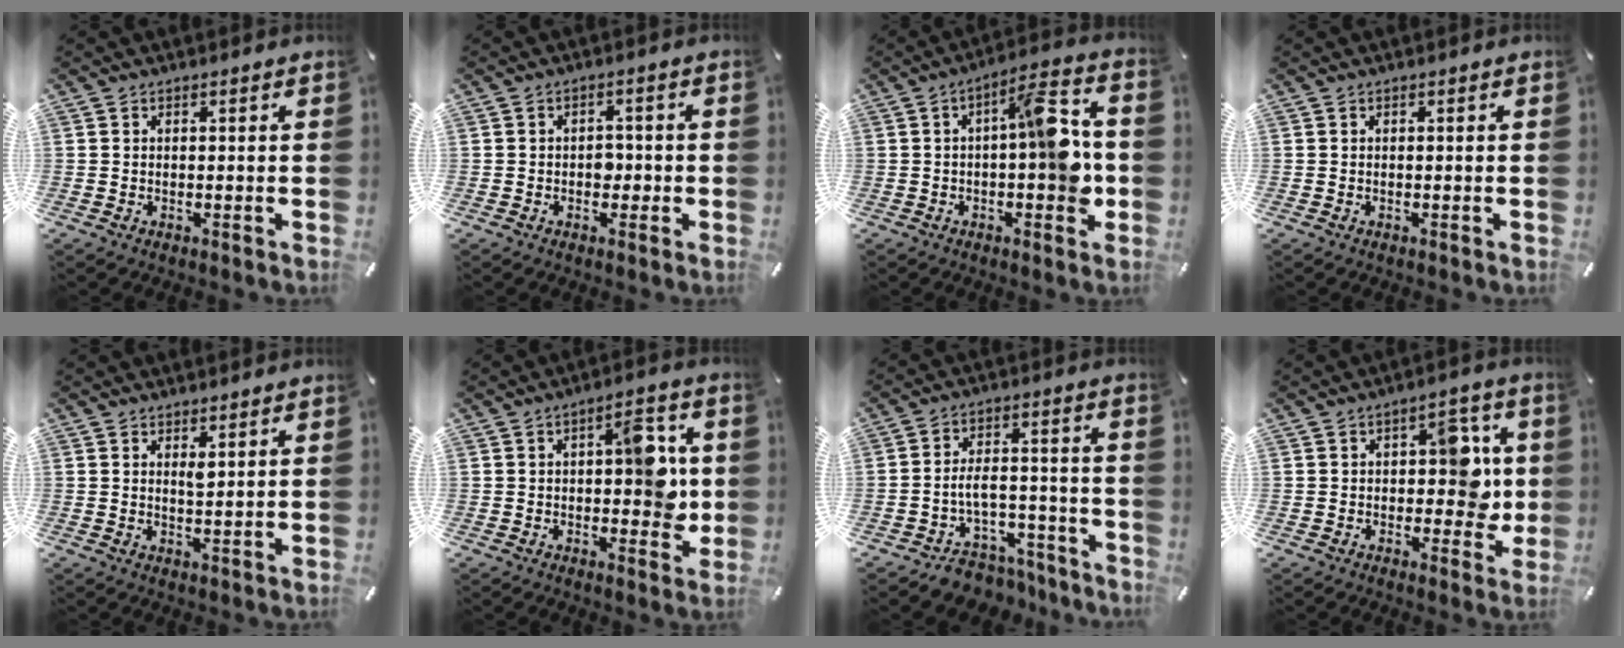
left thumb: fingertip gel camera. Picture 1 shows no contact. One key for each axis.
{"total": 3.0, "fx": -0.7, "fy": 2.3, "fz": 1.8, "tx": -0.027, "ty": 0.002, "tz": -0.018}
{"total": 13.6, "fx": -0.4, "fy": 5.0, "fz": 12.7, "tx": -0.161, "ty": 0.003, "tz": -0.006}
{"total": 0.0}
{"total": 2.2, "fx": 1.4, "fy": 0.5, "fz": 1.6, "tx": -0.017, "ty": -0.007, "tz": 0.021}
{"total": 11.3, "fx": 1.2, "fy": 5.7, "fz": 9.7, "tx": -0.108, "ty": -0.007, "tz": 0.016}
{"total": 7.6, "fx": -4.3, "fy": 5.1, "fz": 3.7, "tx": -0.061, "ty": 0.025, "tz": -0.074}
{"total": 10.5, "fx": 0.5, "fy": 6.7, "fz": 8.1, "tx": -0.087, "ty": 0.000, "tz": 0.003}